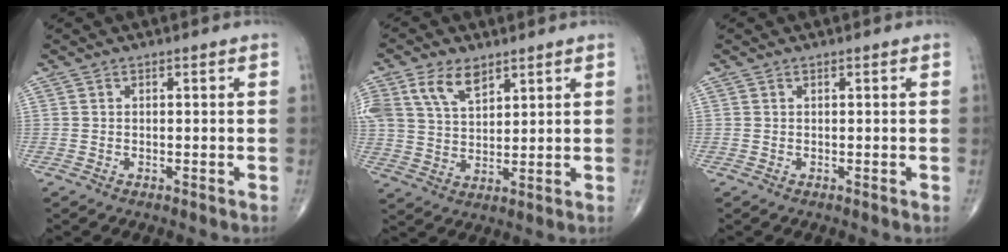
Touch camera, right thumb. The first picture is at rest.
{"total": 9.8, "force": [5.4, 5.6, 5.9], "torque": [-0.106, -0.013, 0.113]}
{"total": 0.0}